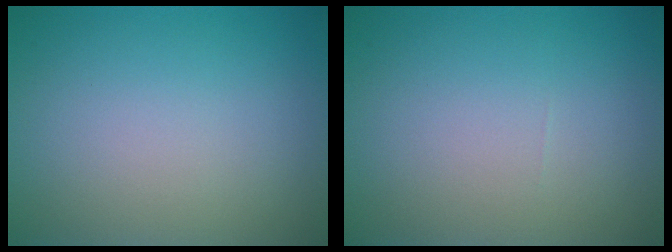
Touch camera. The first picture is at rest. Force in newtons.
{"total": 0.0}